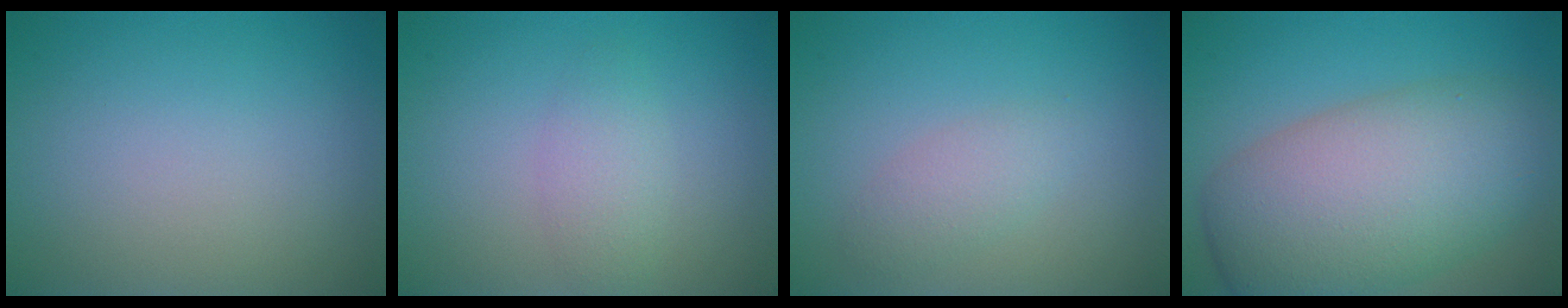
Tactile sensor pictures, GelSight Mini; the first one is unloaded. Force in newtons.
{"total": 2.0, "press": 2.0, "slide": 0.2}
{"total": 3.0, "press": 3.0, "slide": 0.2}
{"total": 10.5, "press": 10.5, "slide": 0.1}